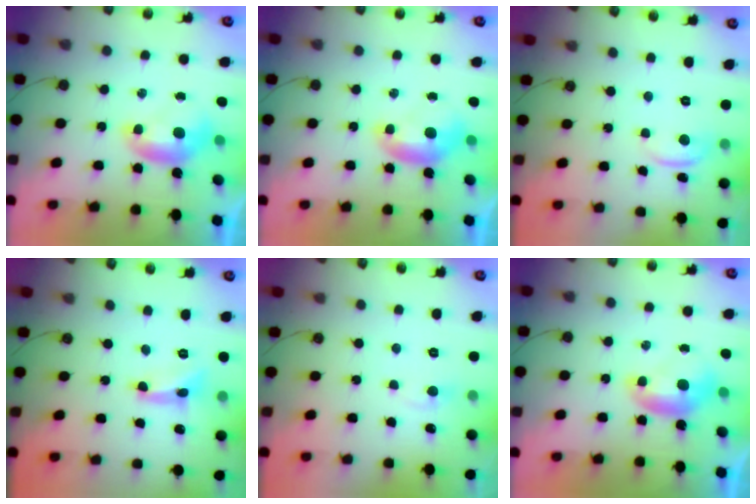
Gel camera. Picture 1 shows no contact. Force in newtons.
{"total": 0.0}
{"total": 3.0, "press": 3.0, "slide": 0.4}
{"total": 2.5, "press": 2.5, "slide": 0.2}
{"total": 1.0, "press": 0.8, "slide": 0.7}
{"total": 0.0}